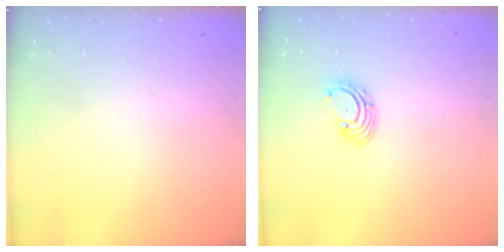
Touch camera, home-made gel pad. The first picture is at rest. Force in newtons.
{"total": 2.9, "press": 2.9, "slide": 0.1}